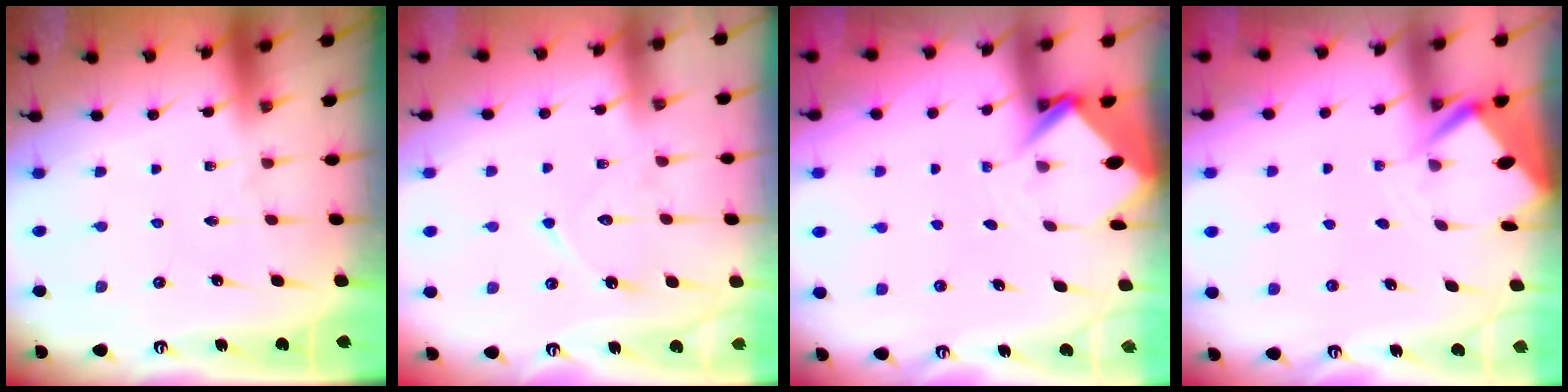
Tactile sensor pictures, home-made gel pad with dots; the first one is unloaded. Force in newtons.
{"total": 8.4, "press": 8.4, "slide": 0.7}
{"total": 3.9, "press": 3.9, "slide": 0.2}
{"total": 3.5, "press": 3.5, "slide": 0.3}